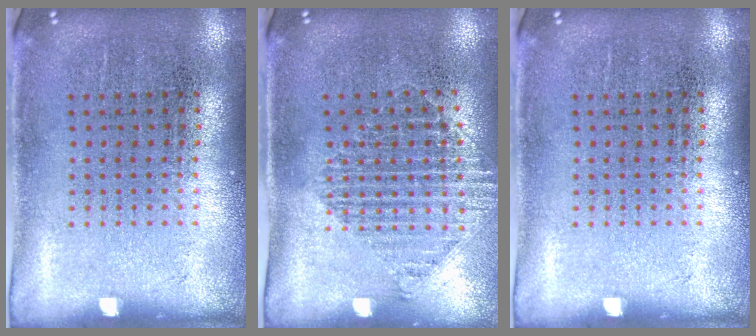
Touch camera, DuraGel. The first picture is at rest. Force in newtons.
{"total": 1.4, "press": 1.2, "slide": 0.7}
{"total": 0.0}